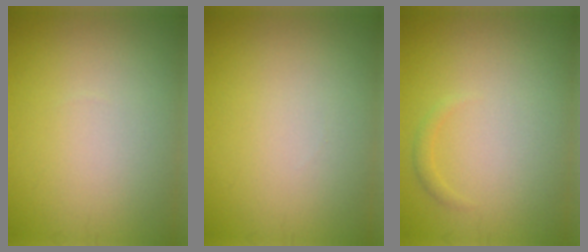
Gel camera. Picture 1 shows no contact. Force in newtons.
{"total": 0.0}
{"total": 0.8, "press": 0.8, "slide": 0.1}